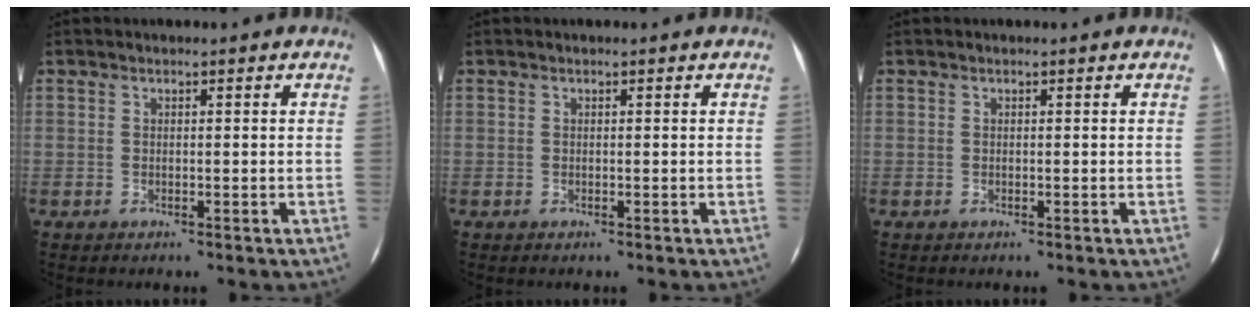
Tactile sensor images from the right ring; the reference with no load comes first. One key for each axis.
{"total": 0.0}
{"total": 0.0}